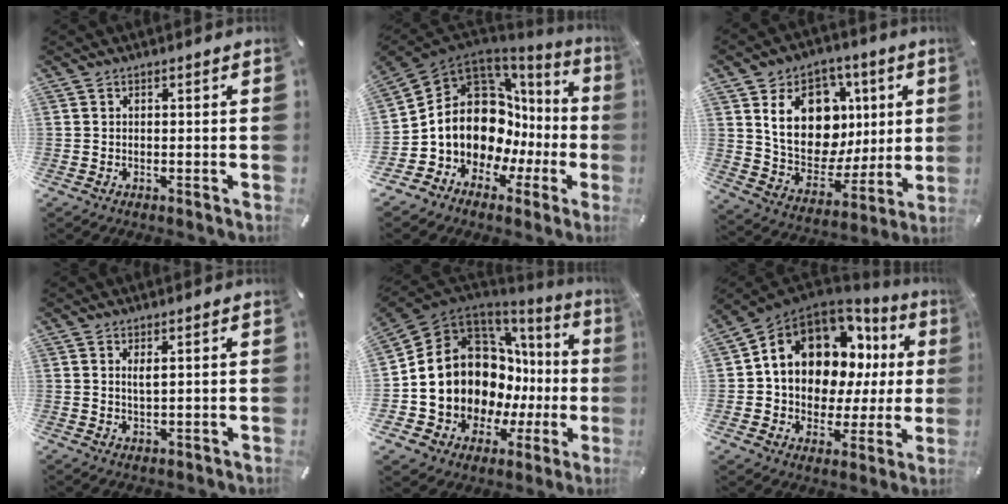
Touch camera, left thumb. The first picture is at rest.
{"total": 14.5, "force": [2.3, 11.9, 8.1], "torque": [-0.153, -0.055, 0.056]}
{"total": 18.7, "force": [5.3, 14.5, 10.6], "torque": [-0.178, -0.021, 0.105]}
{"total": 2.0, "force": [1.0, 0.6, 1.6], "torque": [-0.027, -0.002, 0.016]}
{"total": 18.4, "force": [0.8, 14.5, 11.3], "torque": [-0.183, -0.056, 0.050]}
{"total": 14.0, "force": [6.1, 10.6, 6.8], "torque": [-0.121, -0.047, 0.113]}